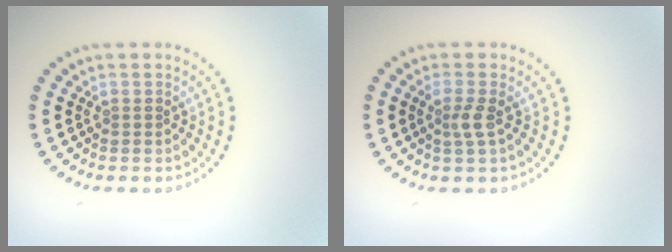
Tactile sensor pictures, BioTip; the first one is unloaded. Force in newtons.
{"total": 1.6, "press": 1.2, "slide": 1.0}